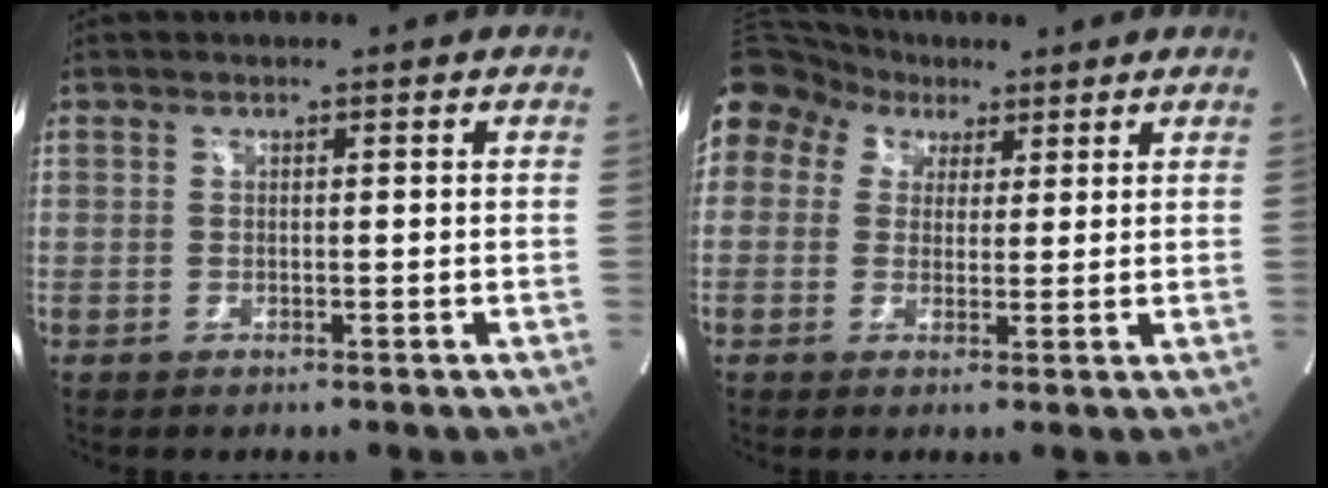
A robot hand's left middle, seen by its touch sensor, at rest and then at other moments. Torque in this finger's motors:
{"motor_torque": [2.14, -0.01, 1.05, 0.21]}